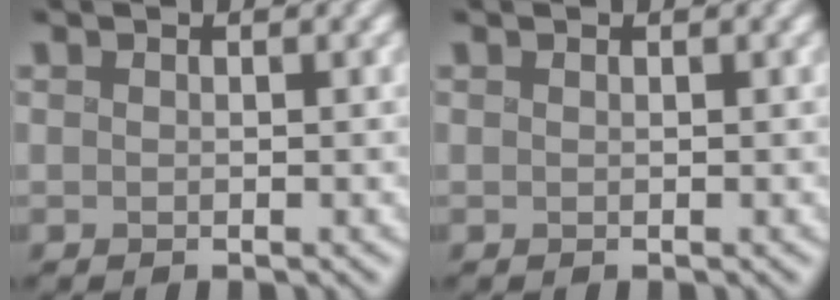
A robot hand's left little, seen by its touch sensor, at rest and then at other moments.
{"total": 0.0}